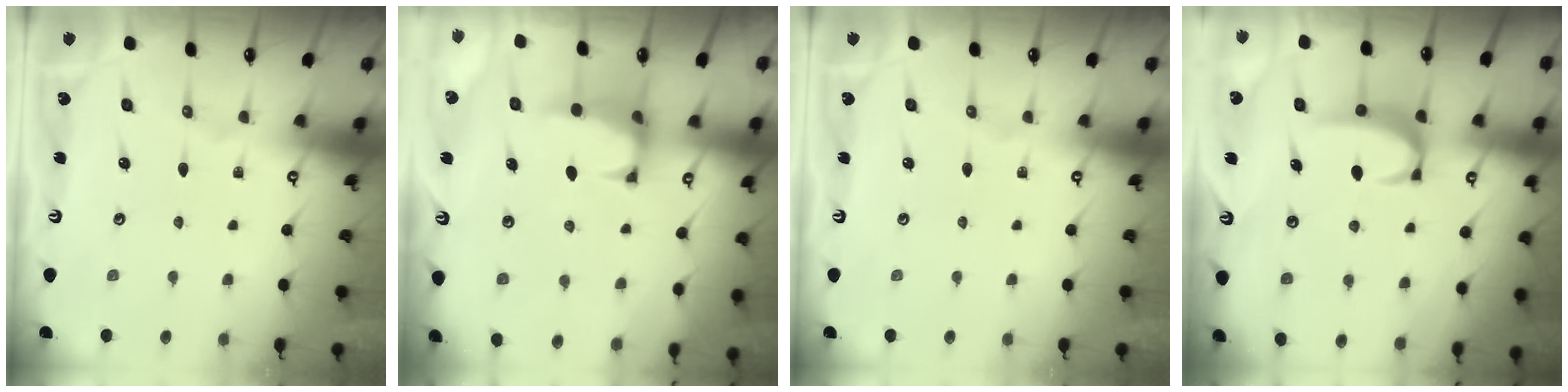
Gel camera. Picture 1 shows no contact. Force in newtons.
{"total": 1.5, "press": 1.3, "slide": 0.7}
{"total": 0.0}
{"total": 3.7, "press": 3.7, "slide": 0.4}